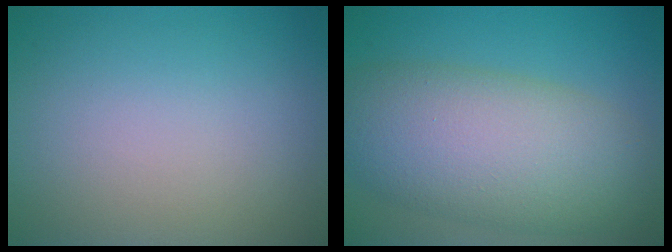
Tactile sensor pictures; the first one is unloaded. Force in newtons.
{"total": 9.7, "press": 9.7, "slide": 0.5}